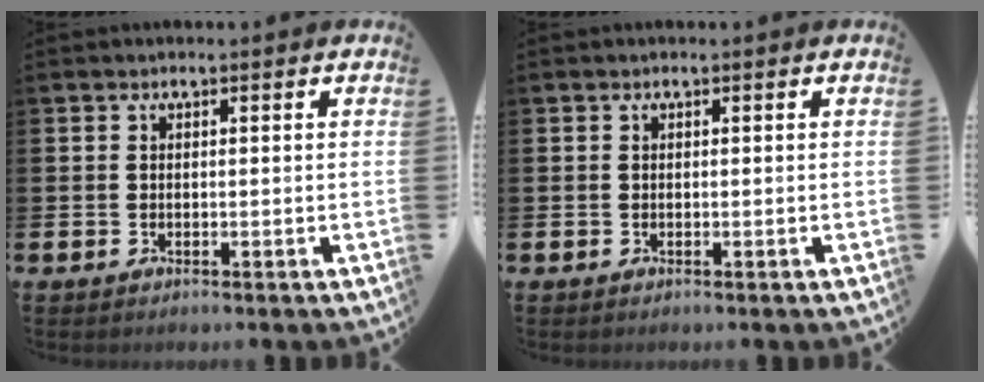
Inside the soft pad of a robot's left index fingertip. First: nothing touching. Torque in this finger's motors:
{"motor_torque": [-0.01, 0.01, 0.00, 0.00]}